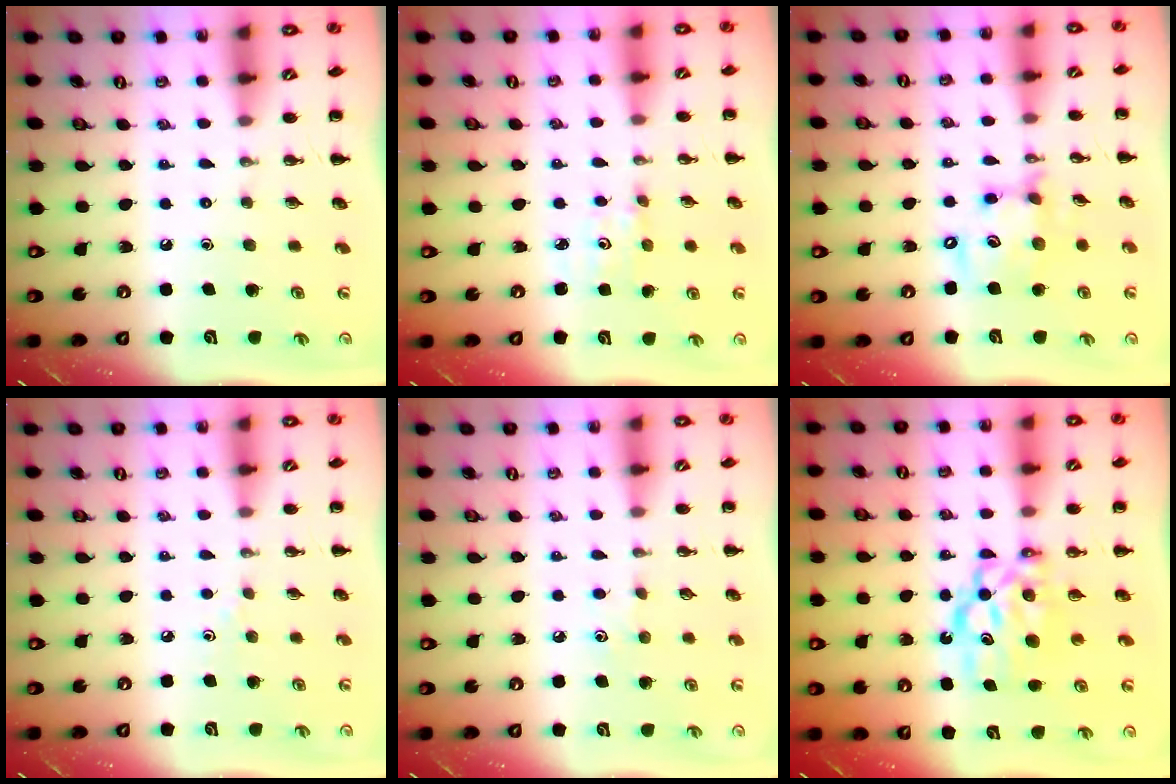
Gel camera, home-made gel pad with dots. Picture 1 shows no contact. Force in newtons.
{"total": 1.8, "press": 1.7, "slide": 0.6}
{"total": 13.2, "press": 12.9, "slide": 3.1}
{"total": 2.2, "press": 2.1, "slide": 0.9}
{"total": 3.8, "press": 3.6, "slide": 1.2}
{"total": 7.6, "press": 7.4, "slide": 1.9}